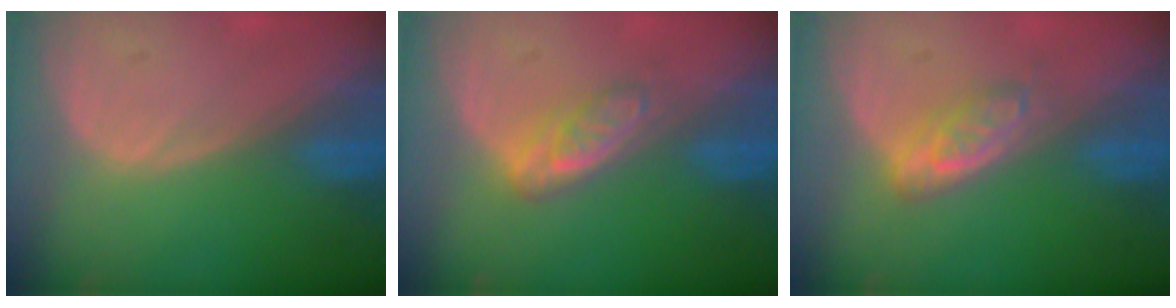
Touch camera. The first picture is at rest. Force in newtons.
{"total": 4.9, "press": 4.2, "slide": 2.4}
{"total": 4.8, "press": 4.2, "slide": 2.2}